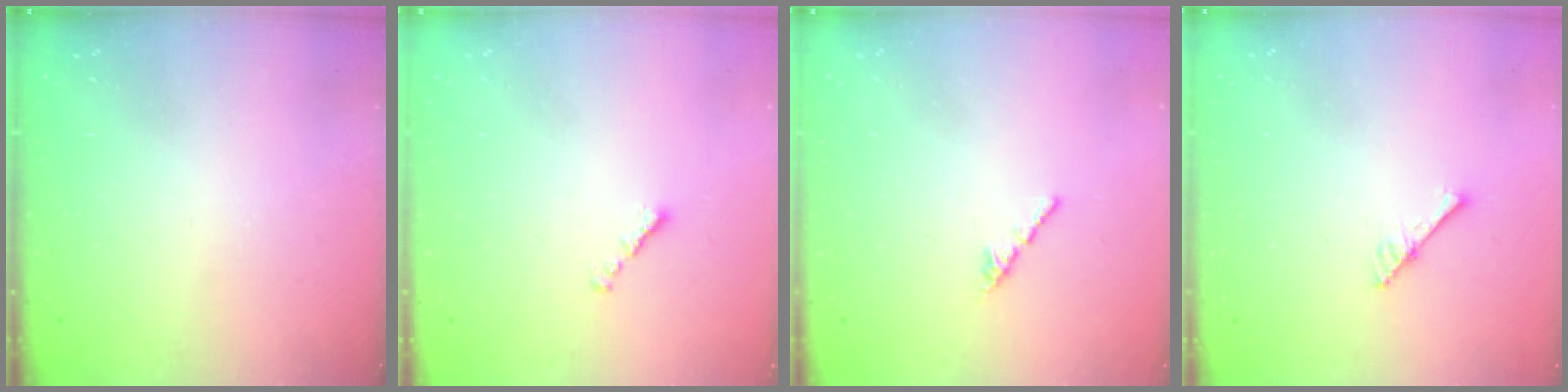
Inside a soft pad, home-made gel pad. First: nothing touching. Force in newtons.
{"total": 1.3, "press": 1.1, "slide": 0.6}
{"total": 1.3, "press": 1.2, "slide": 0.4}
{"total": 3.0, "press": 3.0, "slide": 0.3}